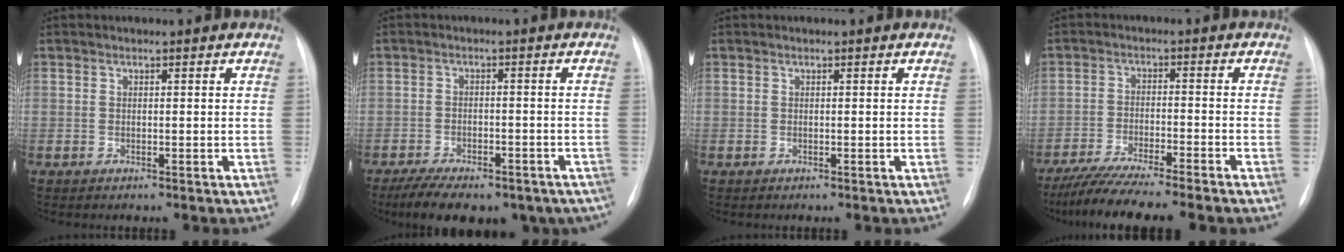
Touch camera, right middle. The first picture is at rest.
{"total": 17.6, "force": [-13.2, 7.5, 8.8], "torque": [-0.144, -0.007, -0.172]}
{"total": 0.0}
{"total": 11.0, "force": [-9.2, -0.3, 5.9], "torque": [-0.091, -0.027, -0.149]}